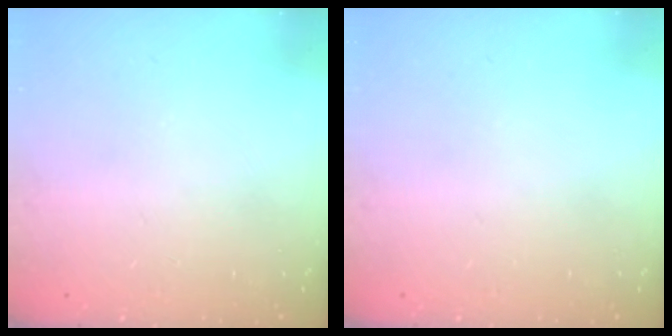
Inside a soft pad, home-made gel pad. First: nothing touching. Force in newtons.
{"total": 0.0}